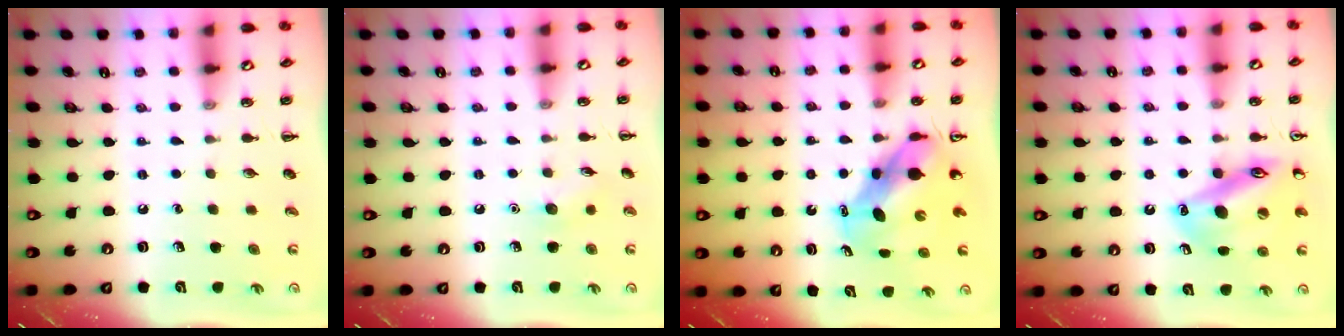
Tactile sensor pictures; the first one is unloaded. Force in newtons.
{"total": 6.9, "press": 6.6, "slide": 1.7}
{"total": 6.8, "press": 6.6, "slide": 1.7}
{"total": 16.2, "press": 16.0, "slide": 2.5}